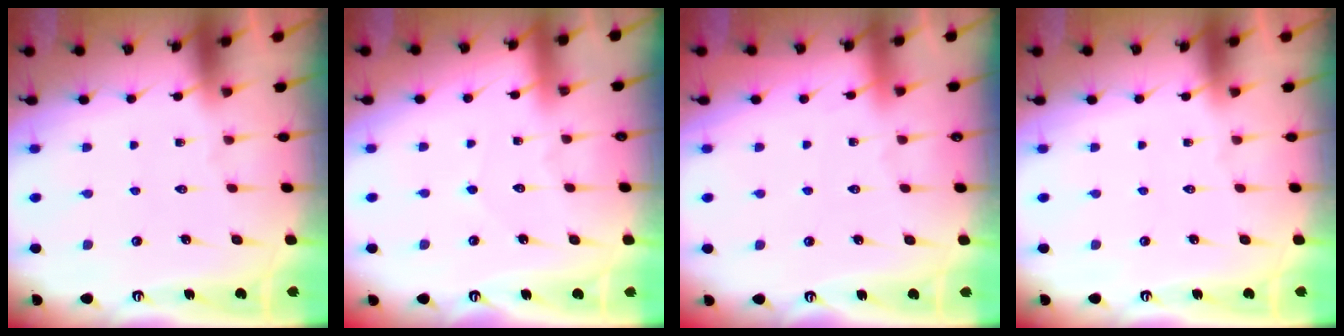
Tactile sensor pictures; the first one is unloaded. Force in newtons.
{"total": 2.6, "press": 2.6, "slide": 0.2}
{"total": 2.1, "press": 2.1, "slide": 0.3}
{"total": 0.0}